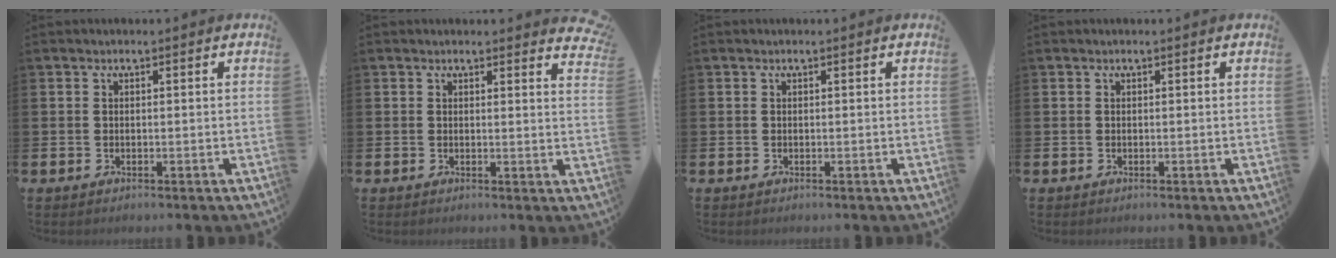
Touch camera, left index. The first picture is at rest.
{"total": 2.0, "force": [2.0, 0.2, 0.1], "torque": [0.012, -0.016, 0.032]}
{"total": 0.0}
{"total": 0.0}